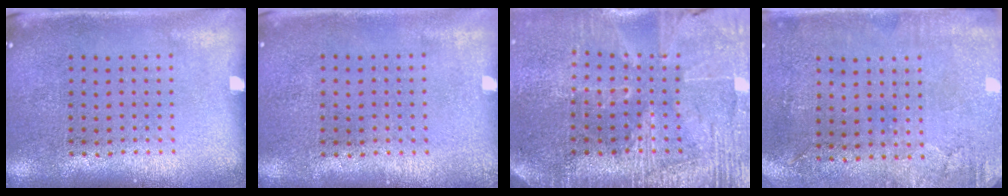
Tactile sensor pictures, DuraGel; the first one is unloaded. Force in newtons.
{"total": 0.0}
{"total": 3.5, "press": 3.3, "slide": 1.2}
{"total": 2.9, "press": 2.4, "slide": 1.7}